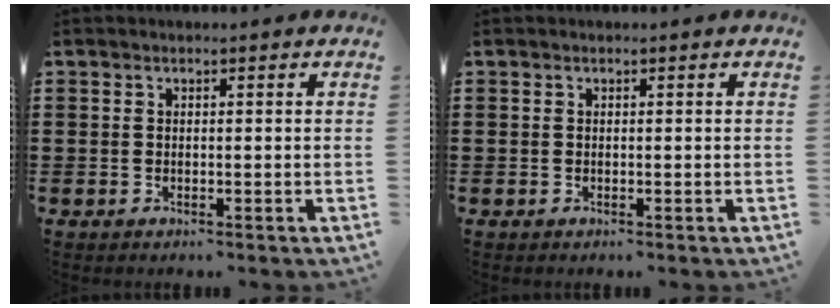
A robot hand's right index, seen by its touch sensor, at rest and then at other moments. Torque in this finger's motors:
{"motor_torque": [-0.03, 0.03, 0.00, -0.01]}